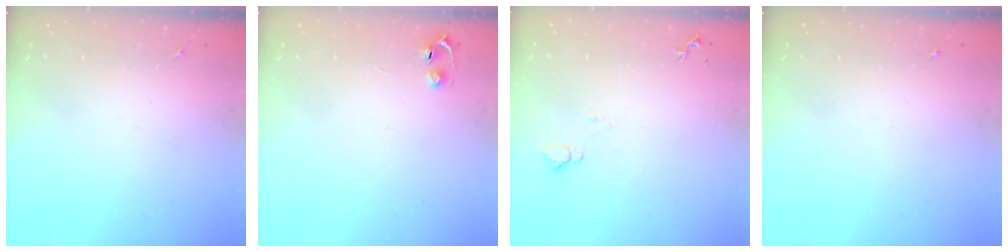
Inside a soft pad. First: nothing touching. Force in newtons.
{"total": 4.0, "press": 4.0, "slide": 0.5}
{"total": 6.1, "press": 6.0, "slide": 0.8}
{"total": 0.0}